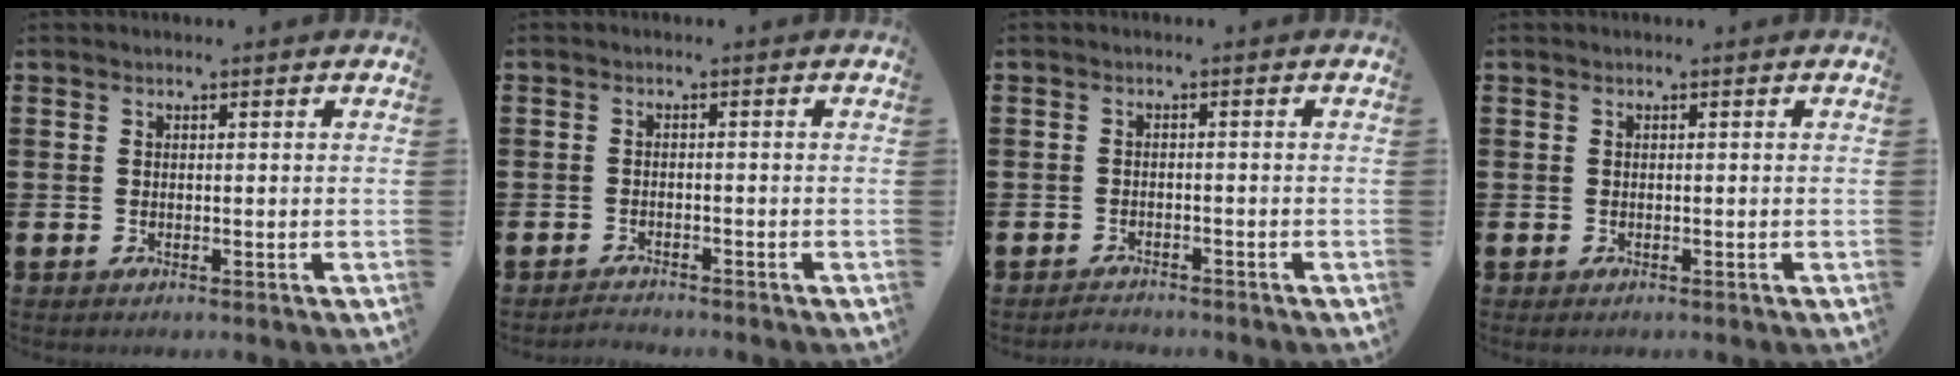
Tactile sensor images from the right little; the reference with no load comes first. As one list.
[{"total": 1.2, "force": [-1.2, 0.0, -0.1], "torque": [-0.003, 0.003, -0.025]}, {"total": 1.3, "force": [-1.3, 0.0, -0.1], "torque": [-0.003, 0.004, -0.028]}, {"total": 0.0}]